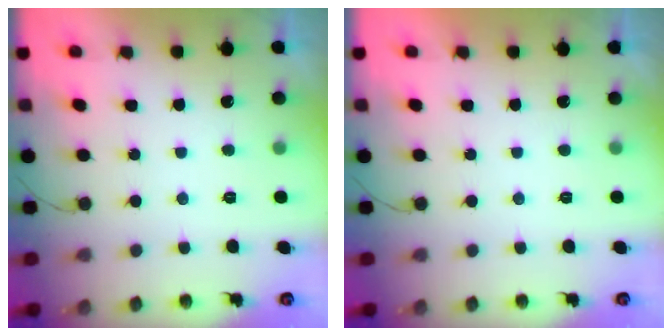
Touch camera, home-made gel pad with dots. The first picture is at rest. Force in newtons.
{"total": 1.7, "press": 1.7, "slide": 0.0}